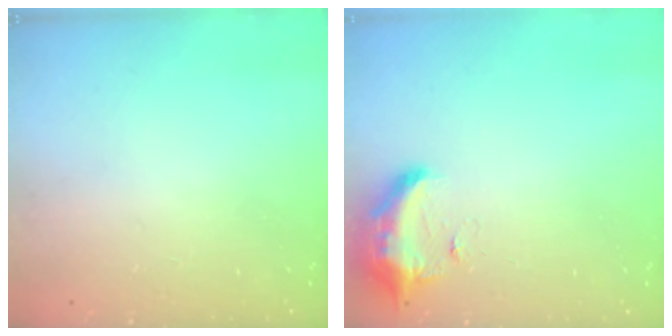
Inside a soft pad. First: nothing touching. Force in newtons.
{"total": 19.4, "press": 12.3, "slide": 14.9}